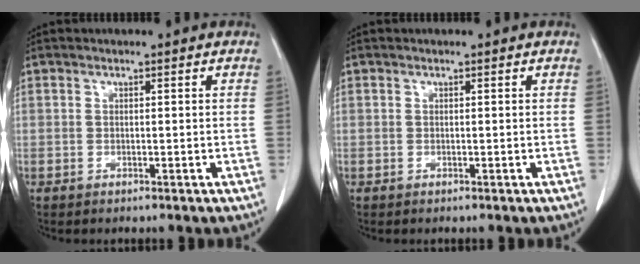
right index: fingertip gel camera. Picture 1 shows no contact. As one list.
[{"total": 0.0}]